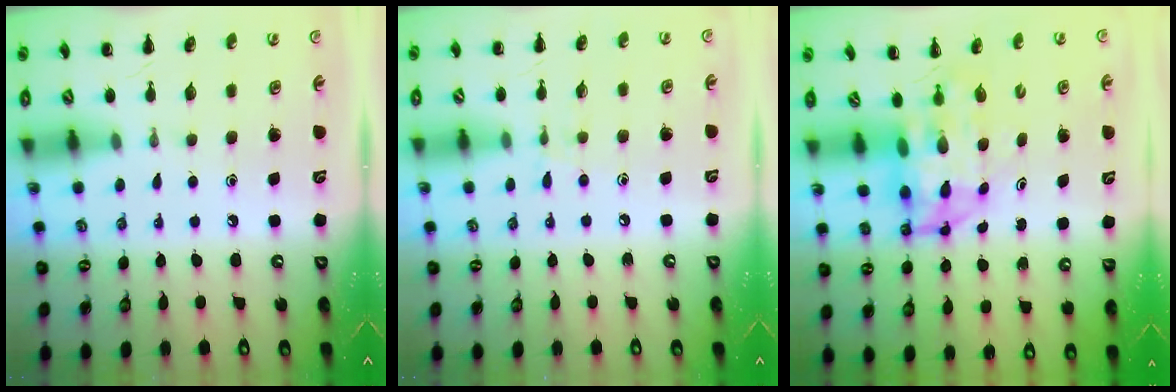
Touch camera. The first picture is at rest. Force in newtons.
{"total": 5.8, "press": 5.5, "slide": 1.9}
{"total": 4.4, "press": 4.2, "slide": 1.3}